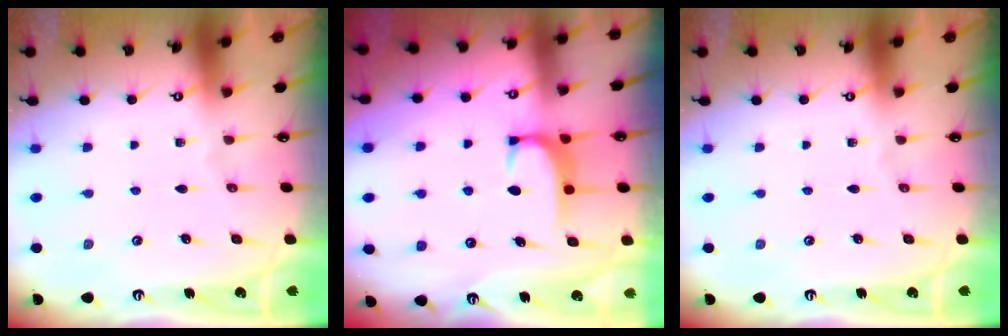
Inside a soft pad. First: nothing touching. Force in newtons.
{"total": 1.9, "press": 1.8, "slide": 0.5}
{"total": 0.0}